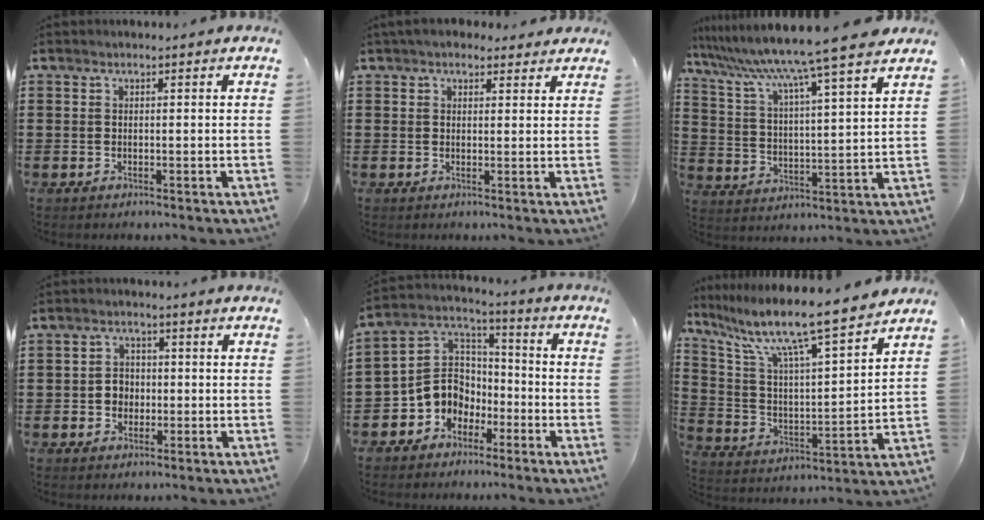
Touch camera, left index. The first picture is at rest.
{"total": 3.3, "force": [2.7, 1.8, 0.9], "torque": [-0.019, 0.002, 0.048]}
{"total": 9.2, "force": [8.0, -1.6, 4.2], "torque": [-0.115, -0.060, 0.127]}
{"total": 3.0, "force": [-0.5, 2.6, 1.4], "torque": [-0.034, 0.005, -0.014]}
{"total": 7.8, "force": [-3.0, 7.0, 1.9], "torque": [-0.077, 0.008, -0.063]}
{"total": 10.8, "force": [8.8, 0.6, 6.2], "torque": [-0.148, -0.065, 0.140]}